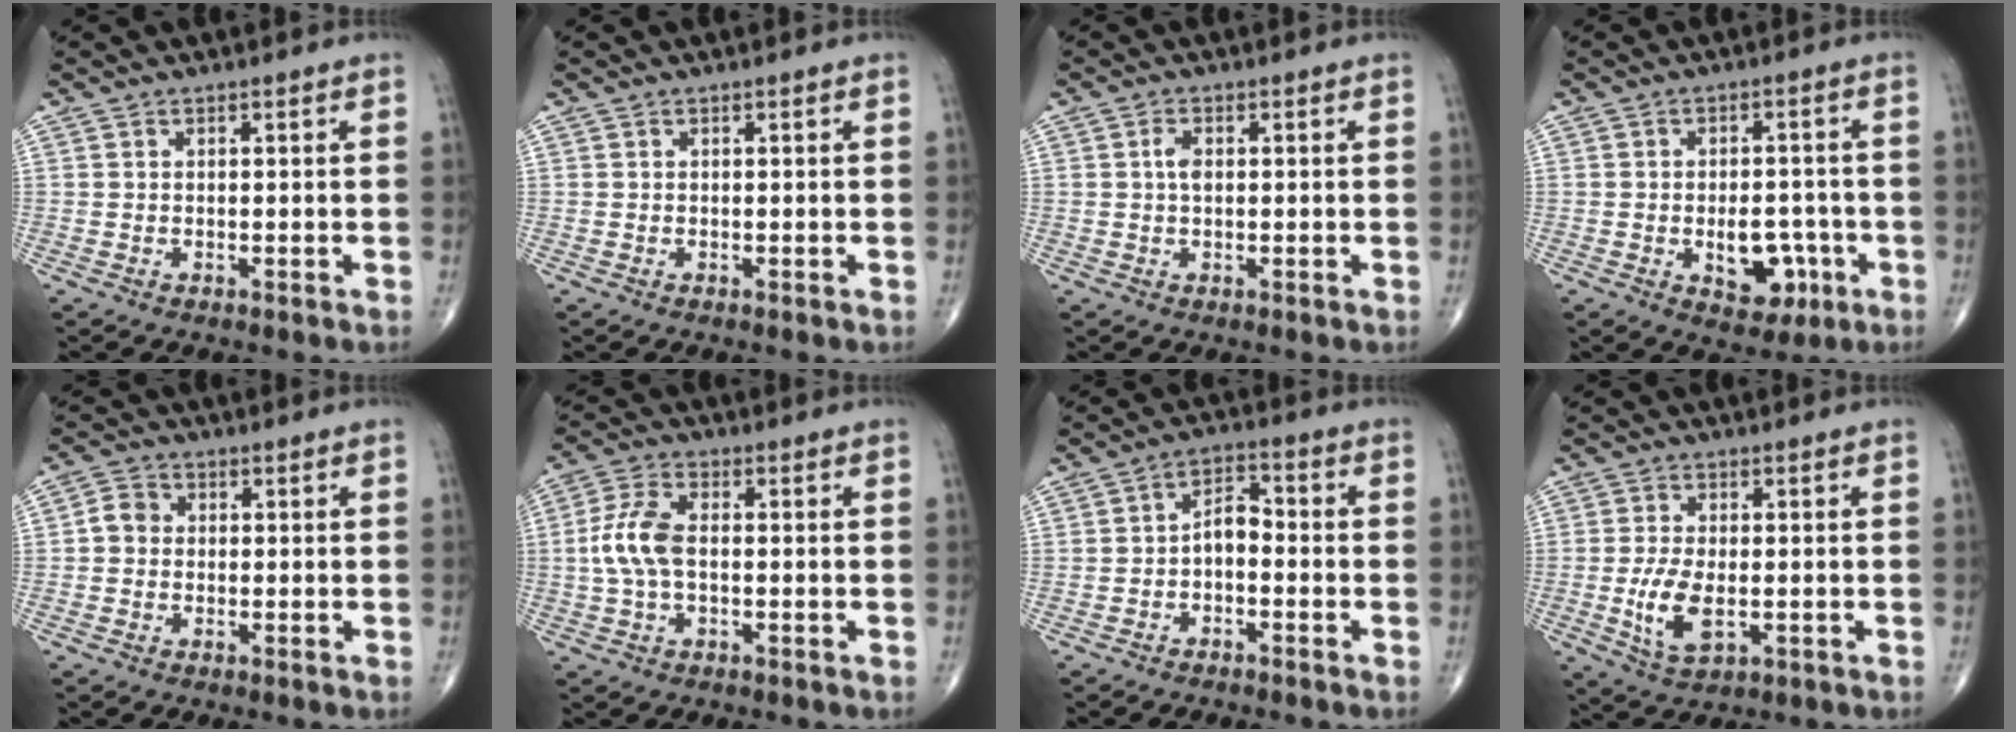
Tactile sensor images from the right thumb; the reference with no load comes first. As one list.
[{"total": 0.0}, {"total": 2.2, "force": [0.2, 1.2, 1.8], "torque": [-0.035, 0.002, 0.001]}, {"total": 8.5, "force": [-2.6, 5.2, 6.2], "torque": [-0.060, 0.018, -0.025]}, {"total": 3.3, "force": [-0.1, 3.0, 1.6], "torque": [-0.019, 0.010, -0.010]}, {"total": 7.8, "force": [-0.4, 4.4, 6.5], "torque": [-0.145, 0.020, -0.013]}, {"total": 4.8, "force": [-1.4, 2.8, 3.7], "torque": [-0.051, 0.031, -0.034]}, {"total": 7.4, "force": [-1.3, 3.7, 6.3], "torque": [-0.128, -0.007, -0.019]}]